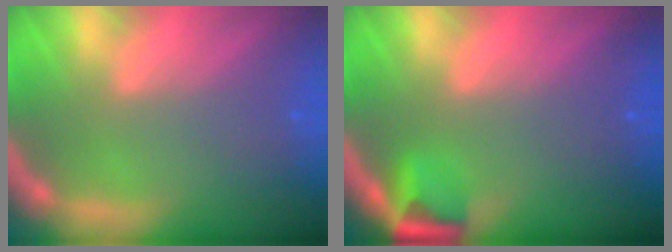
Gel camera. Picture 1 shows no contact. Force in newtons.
{"total": 2.9}